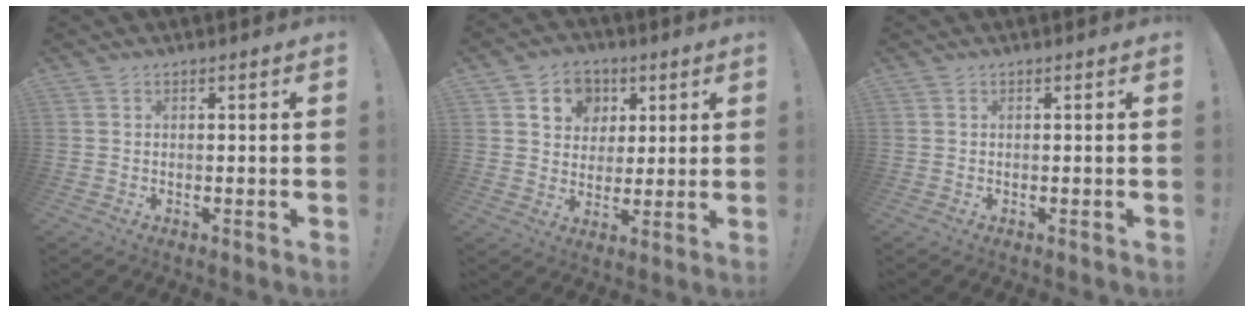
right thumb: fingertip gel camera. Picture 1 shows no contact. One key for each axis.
{"total": 9.6, "fx": 3.6, "fy": 8.4, "fz": 2.6, "tx": -0.038, "ty": -0.017, "tz": 0.073}
{"total": 0.0}